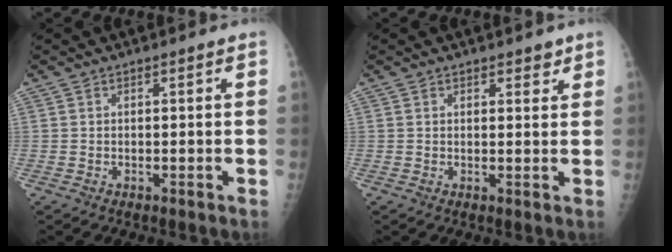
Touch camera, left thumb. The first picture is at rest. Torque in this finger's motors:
{"motor_torque": [0.21, 0.32, -0.53, -0.17, 0.03]}